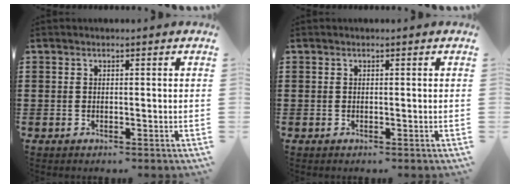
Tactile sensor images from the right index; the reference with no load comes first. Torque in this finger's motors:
{"motor_torque": [0.28, 1.04, 0.00, 0.00]}